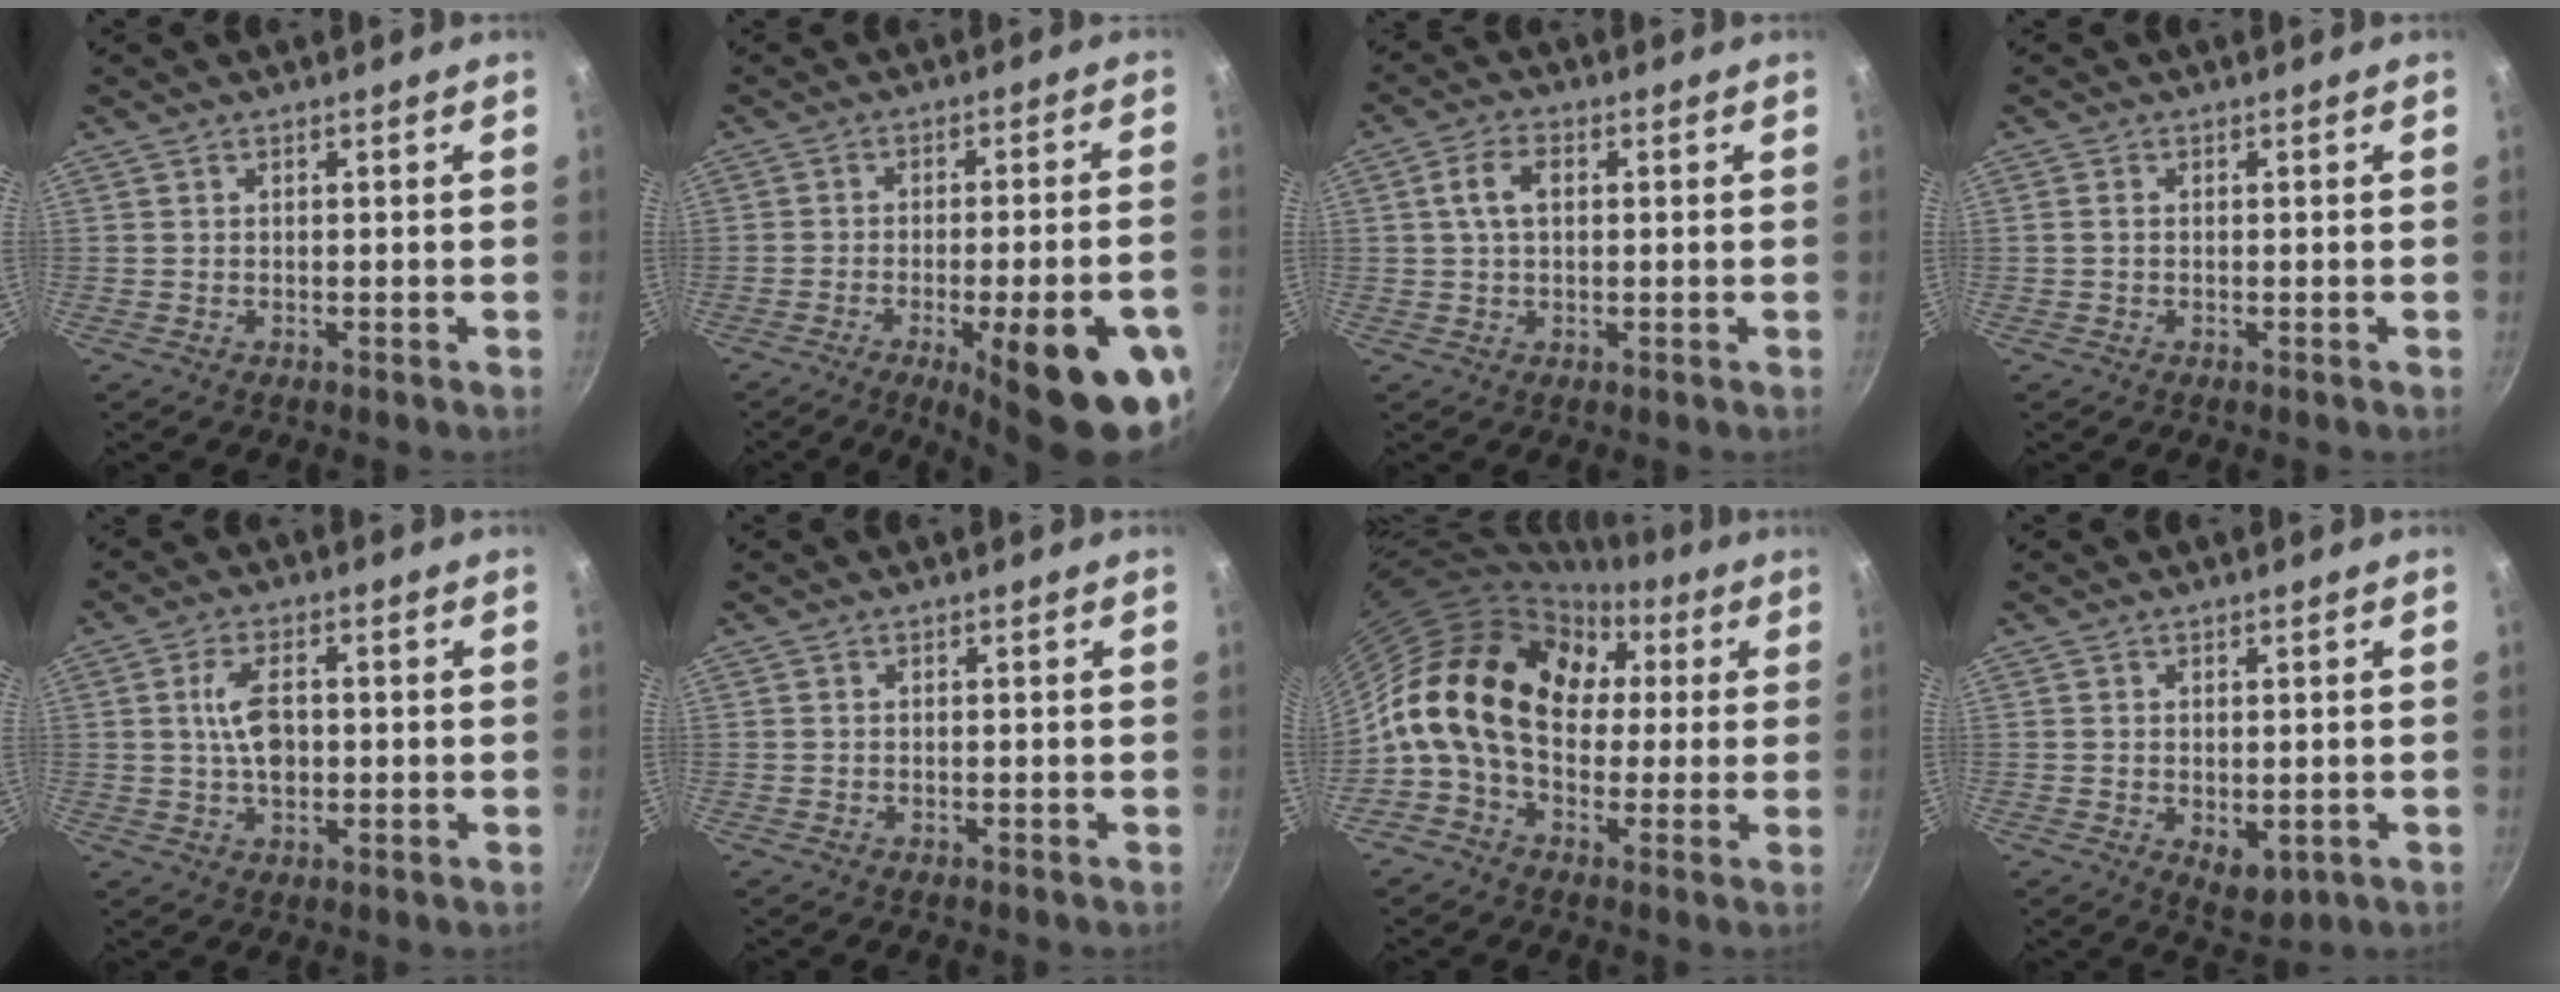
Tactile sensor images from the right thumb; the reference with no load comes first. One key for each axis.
{"total": 19.7, "fx": -7.9, "fy": 4.8, "fz": 17.4, "tx": -0.206, "ty": 0.024, "tz": -0.100}
{"total": 5.2, "fx": 0.9, "fy": 3.2, "fz": 4.0, "tx": -0.073, "ty": 0.011, "tz": 0.014}
{"total": 0.9, "fx": 0.0, "fy": 0.7, "fz": 0.6, "tx": -0.012, "ty": 0.004, "tz": -0.002}
{"total": 7.0, "fx": 0.4, "fy": 3.8, "fz": 5.9, "tx": -0.102, "ty": 0.008, "tz": 0.005}
{"total": 0.0}
{"total": 18.8, "fx": 1.9, "fy": 13.5, "fz": 13.0, "tx": -0.193, "ty": 0.039, "tz": 0.011}
{"total": 4.8, "fx": -0.6, "fy": 3.1, "fz": 3.7, "tx": -0.046, "ty": -0.011, "tz": 0.000}